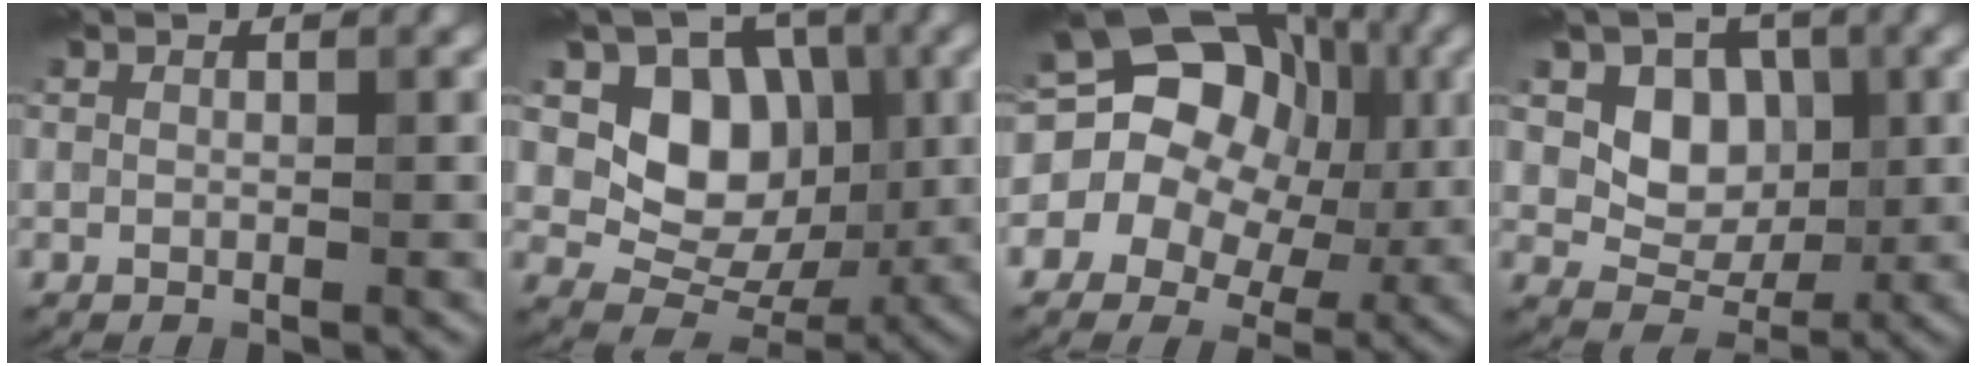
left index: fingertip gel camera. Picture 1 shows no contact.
{"total": 7.3, "force": [1.0, 6.1, 4.0], "torque": [-0.052, -0.014, 0.008]}
{"total": 13.7, "force": [0.6, 12.0, 6.5], "torque": [-0.115, 0.038, -0.018]}
{"total": 5.1, "force": [0.6, 4.2, 2.9], "torque": [-0.044, -0.010, 0.004]}